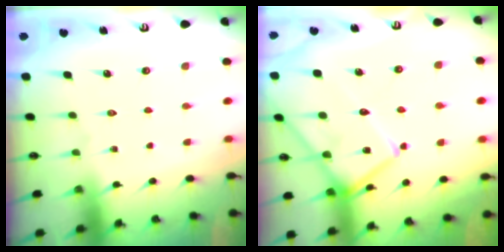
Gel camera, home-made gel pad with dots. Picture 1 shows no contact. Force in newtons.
{"total": 14.1, "press": 14.1, "slide": 1.2}